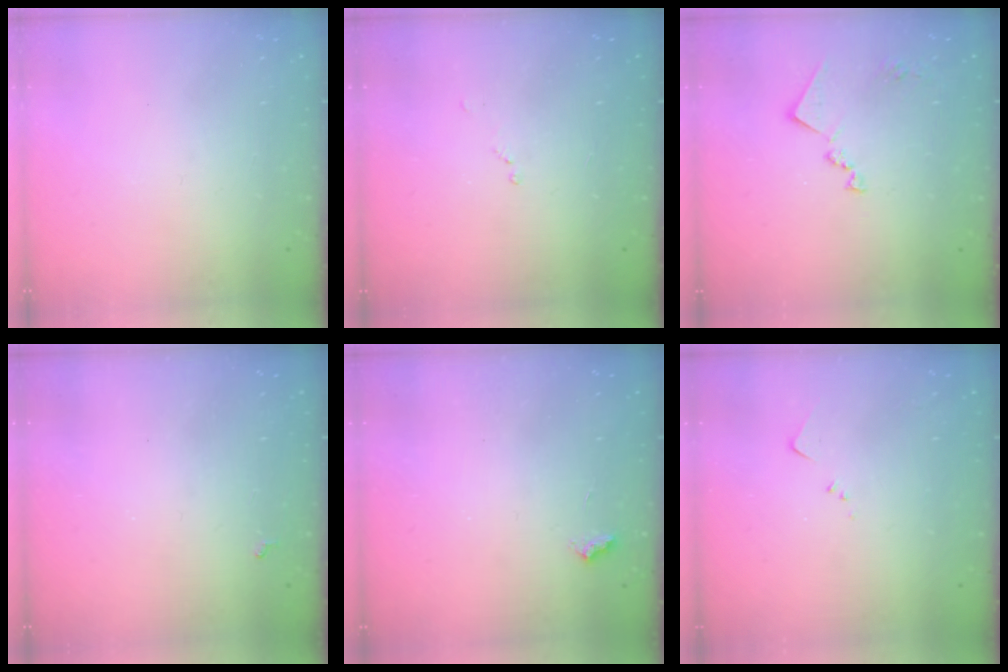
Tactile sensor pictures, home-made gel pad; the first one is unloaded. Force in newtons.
{"total": 7.6, "press": 7.6, "slide": 0.9}
{"total": 11.6, "press": 11.6, "slide": 0.7}
{"total": 2.9, "press": 2.9, "slide": 0.4}
{"total": 2.7, "press": 2.7, "slide": 0.4}
{"total": 3.6, "press": 3.5, "slide": 0.5}